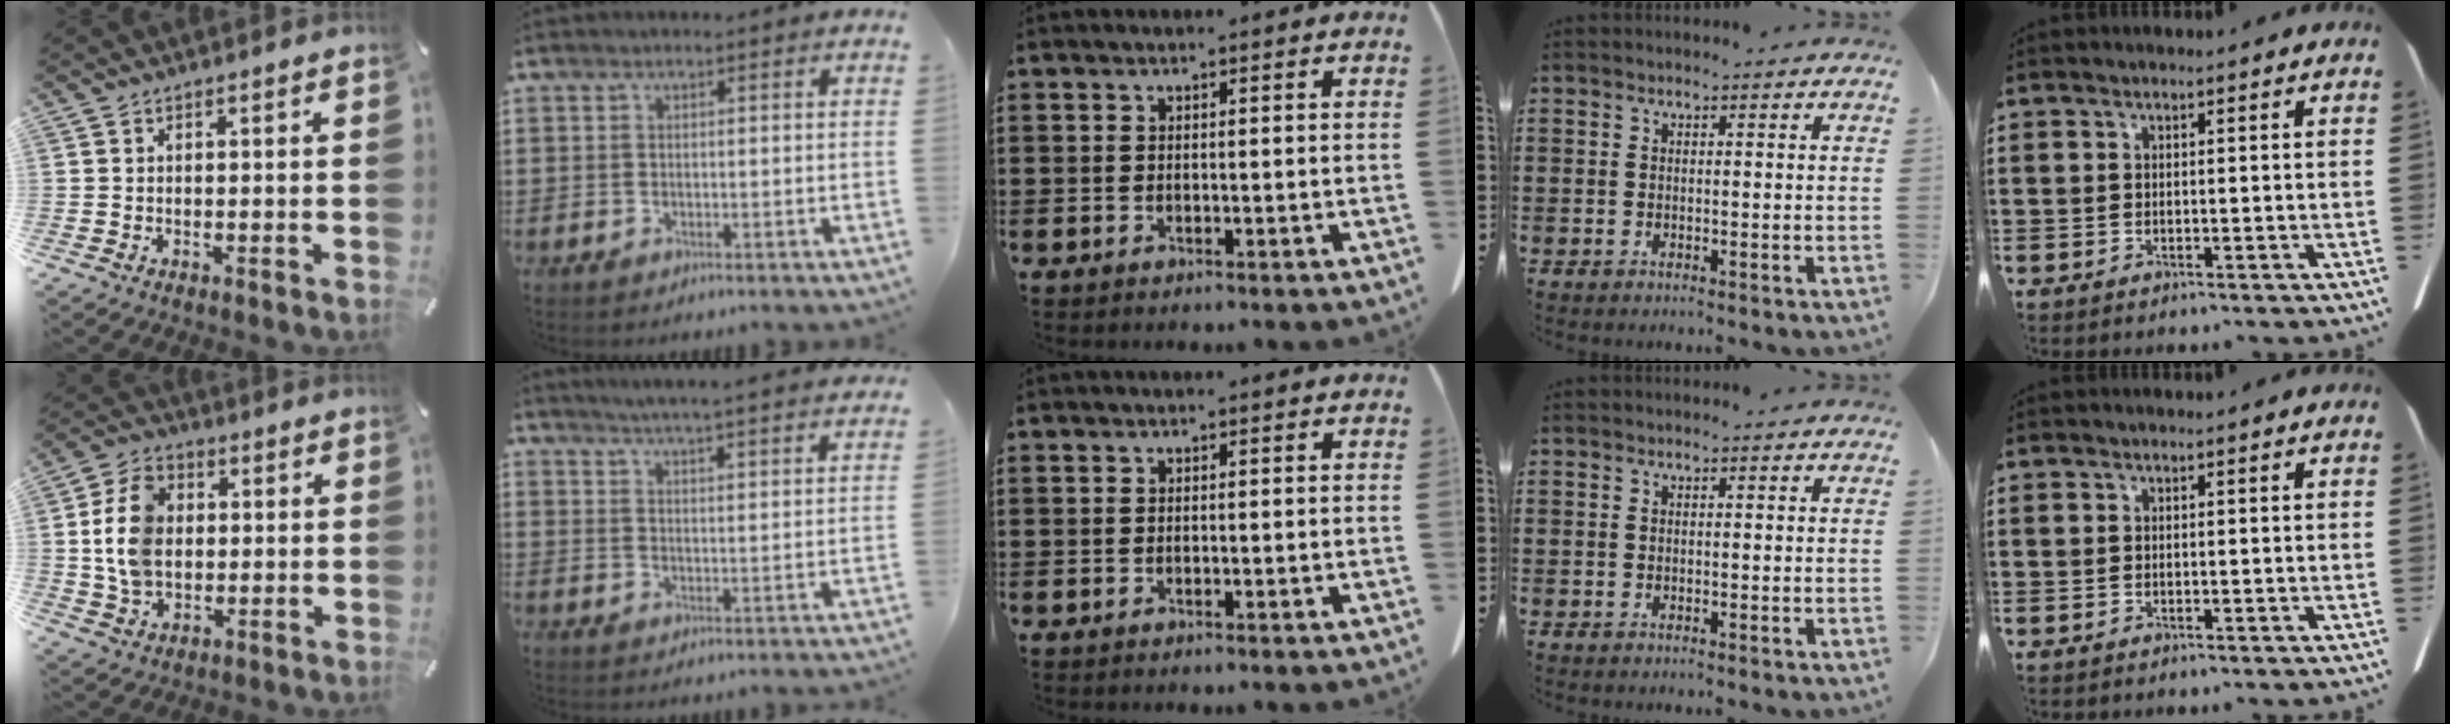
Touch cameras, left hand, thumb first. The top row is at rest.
{"thumb": {"total": 11.7, "force": [0.9, 9.0, 7.3], "torque": [-0.160, 0.012, 0.016]}, "index": {"total": 4.2, "force": [4.0, -1.0, 0.5], "torque": [-0.026, -0.028, 0.069]}}